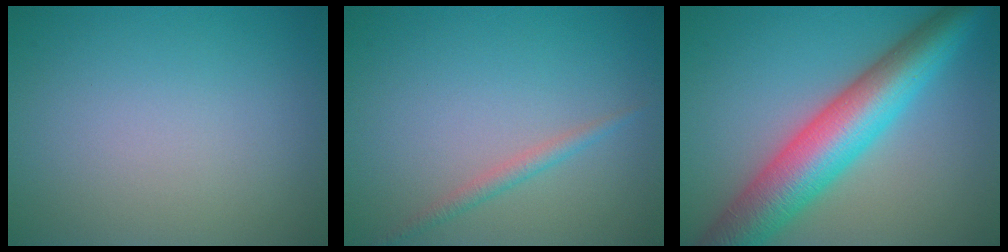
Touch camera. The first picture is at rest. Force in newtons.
{"total": 1.4, "press": 1.4, "slide": 0.0}
{"total": 9.7, "press": 9.7, "slide": 0.3}